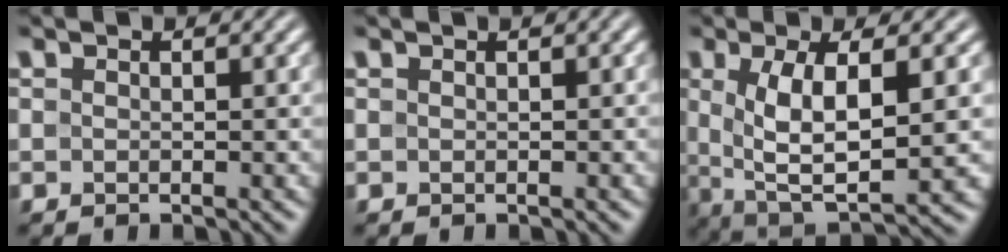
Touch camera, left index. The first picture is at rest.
{"total": 0.8, "force": [0.4, 0.2, 0.7], "torque": [-0.011, 0.006, 0.002]}
{"total": 8.1, "force": [0.7, 2.7, 7.6], "torque": [-0.141, -0.008, 0.015]}